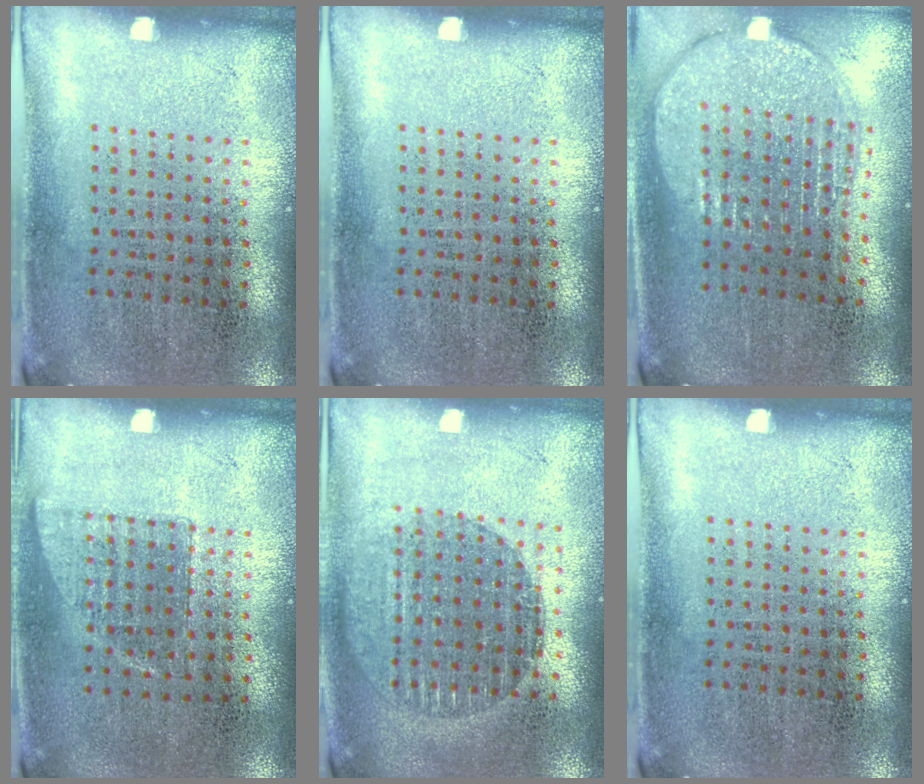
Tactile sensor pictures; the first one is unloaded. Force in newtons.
{"total": 0.0}
{"total": 2.0, "press": 1.6, "slide": 1.1}
{"total": 0.6, "press": 0.6, "slide": 0.2}
{"total": 1.5, "press": 1.3, "slide": 0.7}
{"total": 0.0}